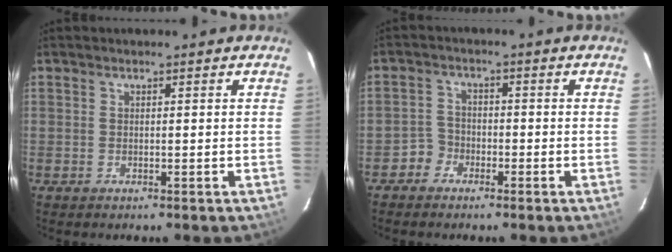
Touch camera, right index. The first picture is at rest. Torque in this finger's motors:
{"motor_torque": [-0.15, 0.09, -0.80, -0.21]}